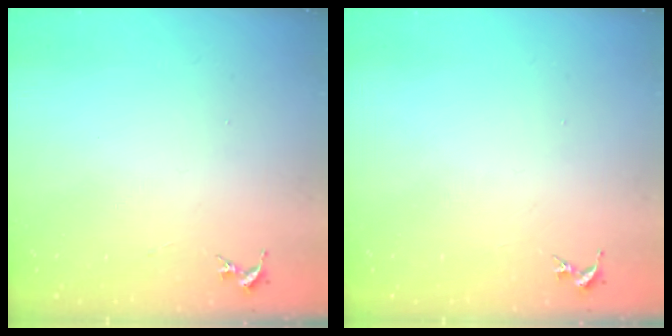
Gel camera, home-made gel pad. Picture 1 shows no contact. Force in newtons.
{"total": 0.0}